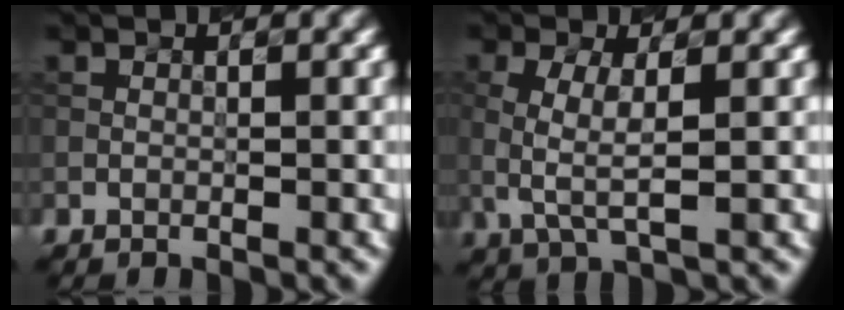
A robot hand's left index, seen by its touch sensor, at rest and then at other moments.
{"total": 2.7, "force": [0.1, 0.8, 2.6], "torque": [-0.074, 0.004, 0.007]}